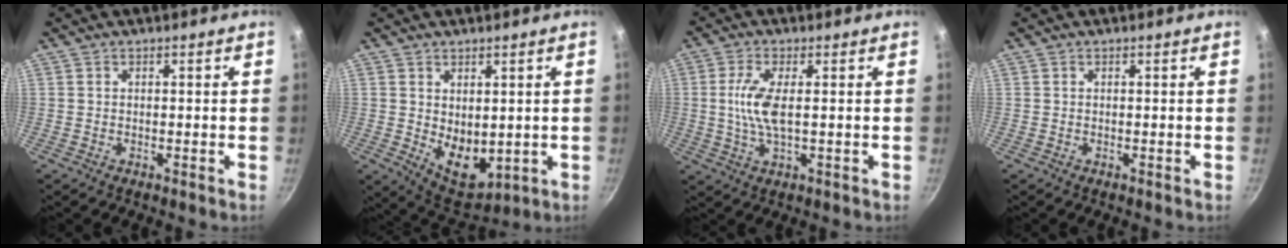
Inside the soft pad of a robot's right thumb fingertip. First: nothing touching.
{"total": 8.4, "force": [0.6, 5.5, 6.3], "torque": [-0.068, -0.024, 0.032]}
{"total": 6.9, "force": [0.4, 2.3, 6.5], "torque": [-0.144, 0.000, 0.007]}
{"total": 0.0}